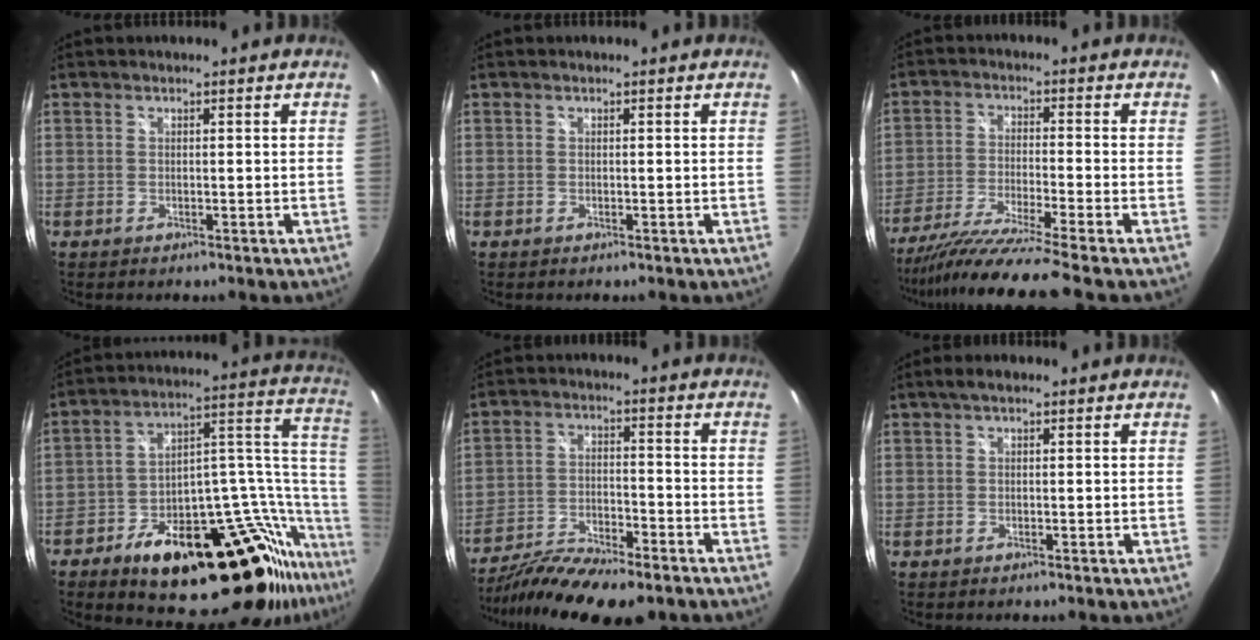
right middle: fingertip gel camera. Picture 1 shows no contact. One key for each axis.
{"total": 0.0}
{"total": 13.0, "fx": -11.0, "fy": -2.4, "fz": 6.5, "tx": -0.134, "ty": -0.035, "tz": -0.195}
{"total": 30.1, "fx": -17.0, "fy": 11.0, "fz": 22.3, "tx": -0.270, "ty": 0.023, "tz": -0.250}
{"total": 14.7, "fx": -12.1, "fy": 3.1, "fz": 7.7, "tx": -0.163, "ty": -0.039, "tz": -0.210}
{"total": 2.2, "fx": 1.1, "fy": 0.9, "fz": 1.7, "tx": -0.028, "ty": 0.009, "tz": 0.013}